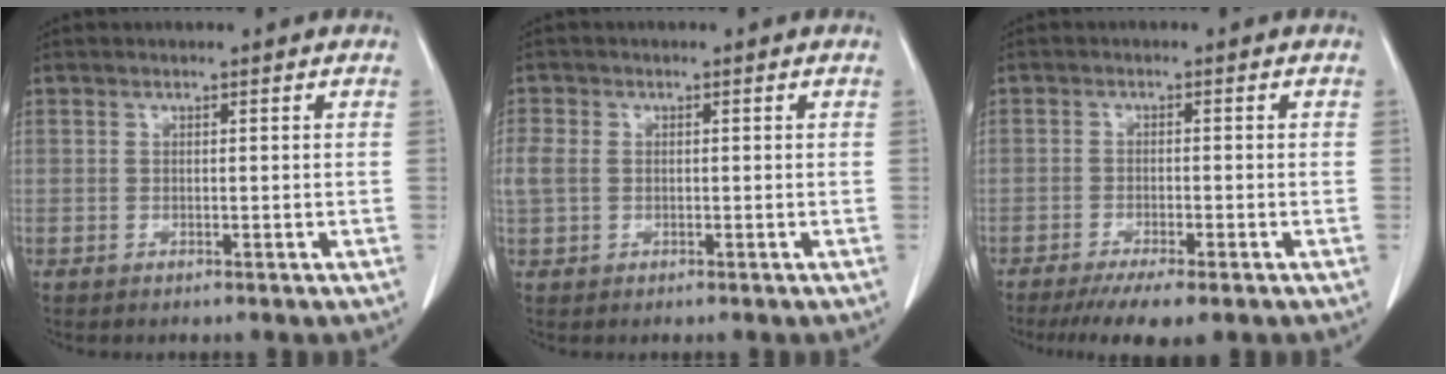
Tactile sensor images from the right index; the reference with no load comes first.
{"total": 3.1, "force": [0.1, 2.4, 1.9], "torque": [-0.069, 0.015, 0.007]}
{"total": 6.4, "force": [-4.6, 0.8, 4.4], "torque": [-0.068, -0.014, -0.071]}